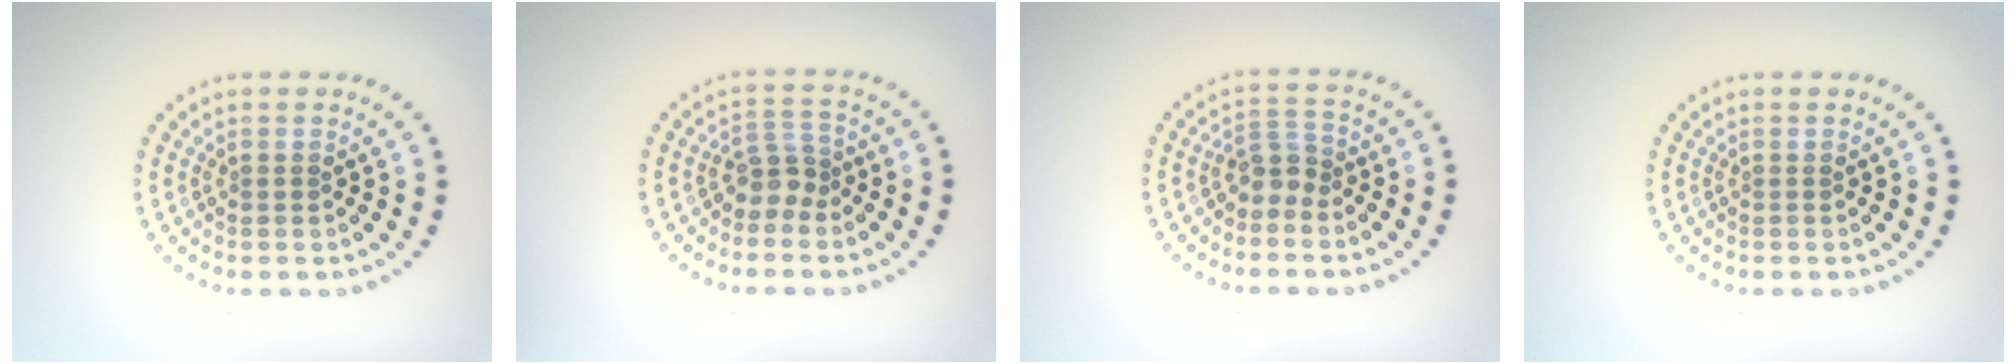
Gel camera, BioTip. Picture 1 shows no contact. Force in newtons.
{"total": 2.3, "press": 1.8, "slide": 1.5}
{"total": 2.1, "press": 1.6, "slide": 1.4}
{"total": 0.0}